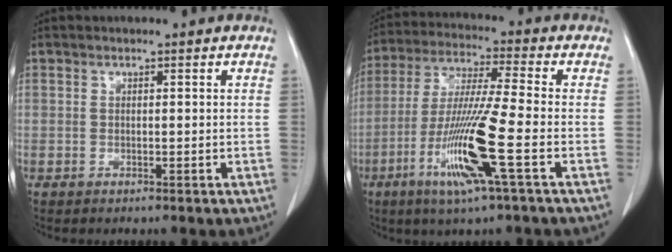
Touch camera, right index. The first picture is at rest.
{"total": 13.7, "force": [-4.9, -0.7, 12.7], "torque": [-0.259, -0.023, -0.099]}